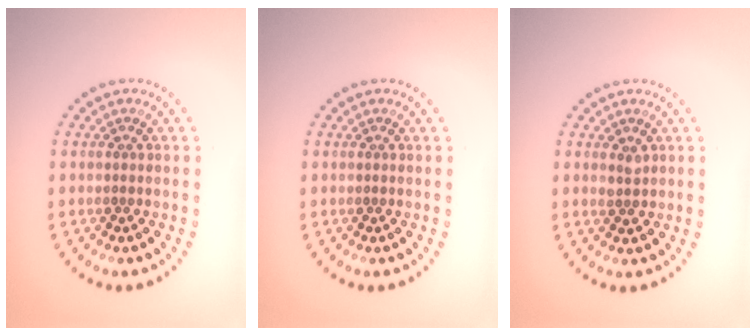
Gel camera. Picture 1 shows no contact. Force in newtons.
{"total": 0.0}
{"total": 1.0, "press": 1.0, "slide": 0.1}